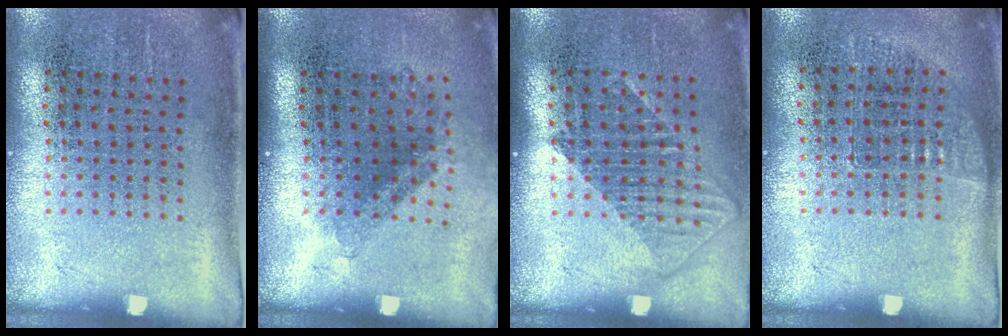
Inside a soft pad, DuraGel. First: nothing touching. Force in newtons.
{"total": 1.3, "press": 1.0, "slide": 0.9}
{"total": 1.2, "press": 1.0, "slide": 0.6}
{"total": 0.7, "press": 0.6, "slide": 0.1}